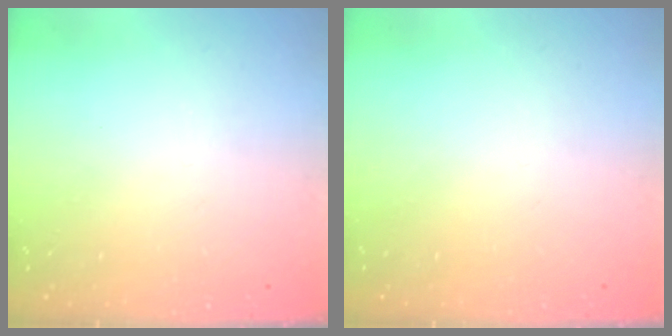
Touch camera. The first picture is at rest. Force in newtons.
{"total": 1.8, "press": 1.7, "slide": 0.1}